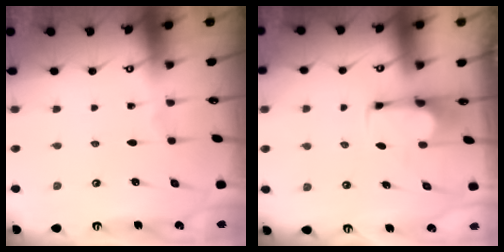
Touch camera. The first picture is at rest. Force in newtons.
{"total": 2.8, "press": 2.6, "slide": 0.8}